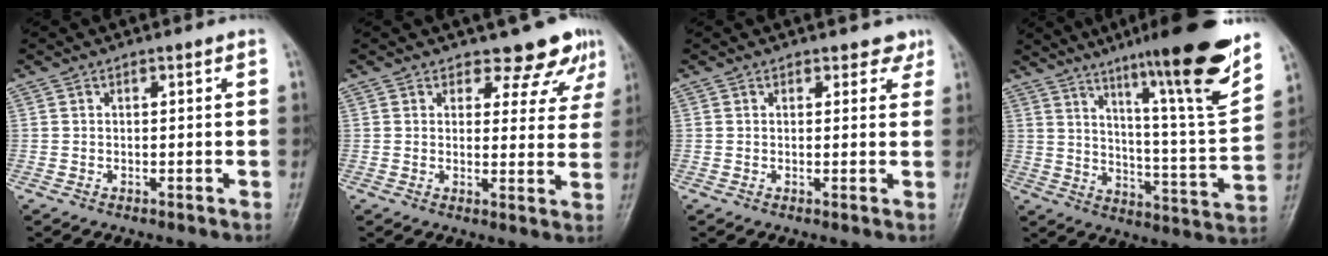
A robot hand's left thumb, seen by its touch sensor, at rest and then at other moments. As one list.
[{"total": 7.3, "force": [6.2, 3.4, 1.8], "torque": [0.015, -0.041, 0.061]}, {"total": 2.3, "force": [1.8, 1.5, 0.4], "torque": [0.021, -0.010, 0.012]}, {"total": 21.4, "force": [14.3, 1.4, 15.9], "torque": [-0.211, -0.070, 0.220]}]